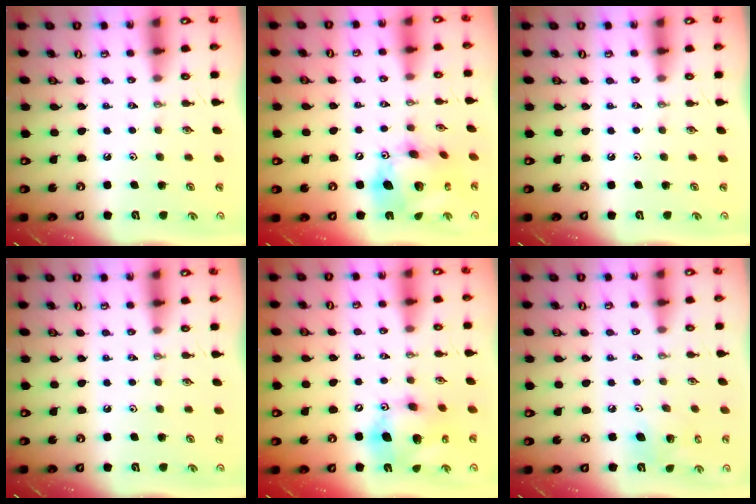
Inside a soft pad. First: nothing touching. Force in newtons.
{"total": 16.8, "press": 16.7, "slide": 1.8}
{"total": 0.0}
{"total": 0.0}
{"total": 14.2, "press": 13.9, "slide": 2.9}
{"total": 7.9, "press": 7.7, "slide": 1.6}